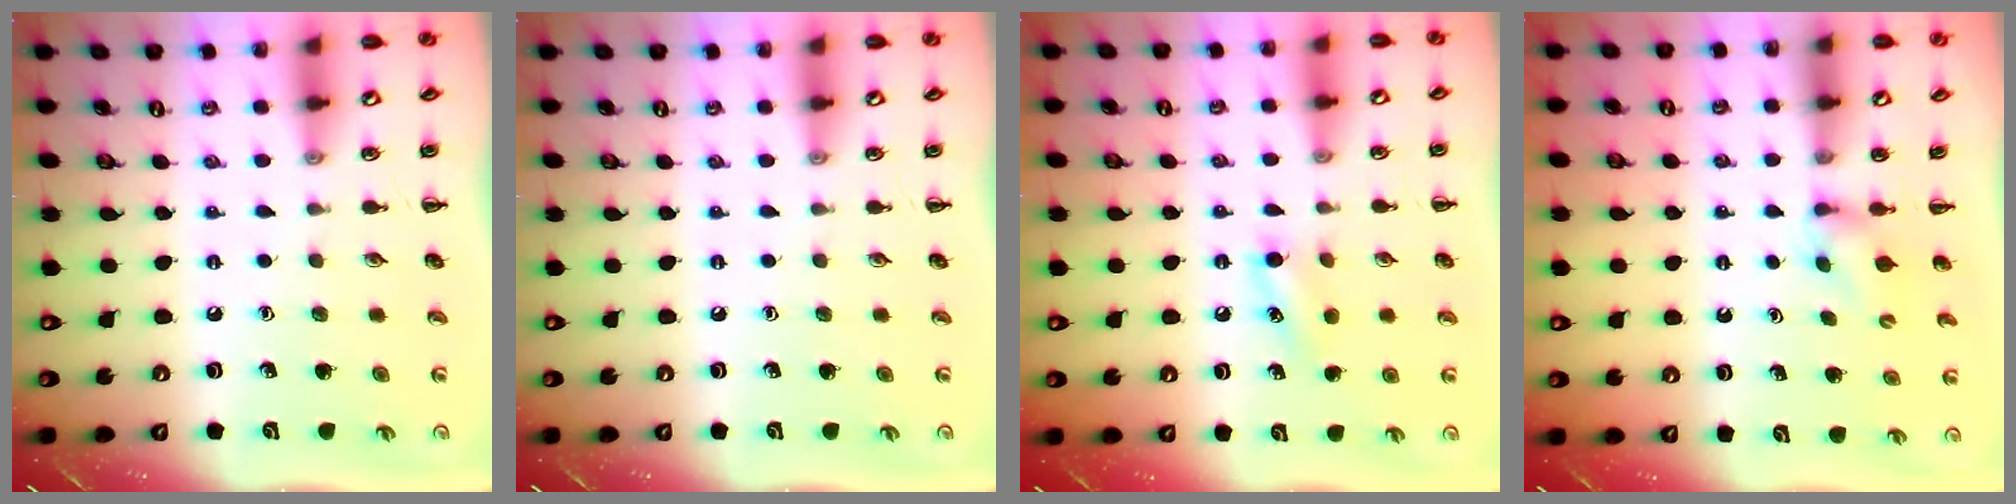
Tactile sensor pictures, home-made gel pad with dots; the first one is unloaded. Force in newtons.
{"total": 0.0}
{"total": 4.9, "press": 4.7, "slide": 1.4}
{"total": 2.8, "press": 2.5, "slide": 1.3}